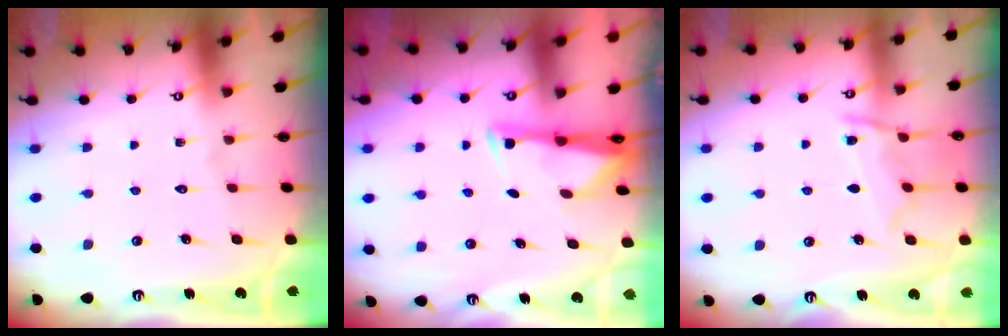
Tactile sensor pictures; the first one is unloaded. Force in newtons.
{"total": 2.7, "press": 2.7, "slide": 0.4}
{"total": 9.5, "press": 9.4, "slide": 0.9}